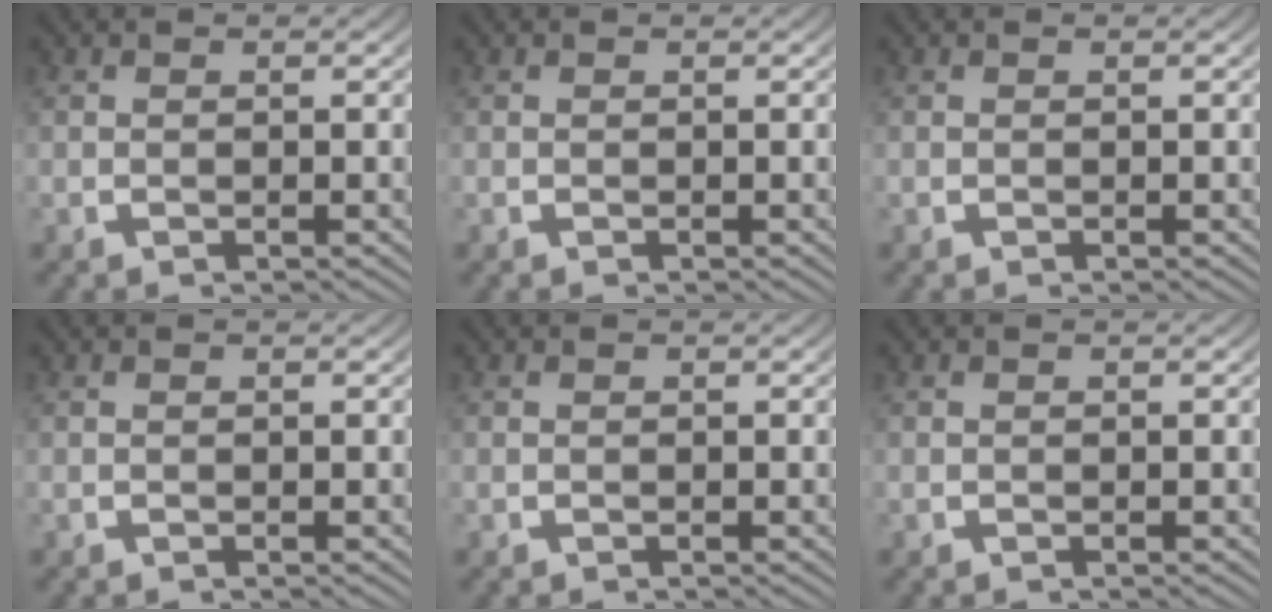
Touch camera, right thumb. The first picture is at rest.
{"total": 0.0}
{"total": 0.0}
{"total": 0.0}
{"total": 0.0}
{"total": 0.0}